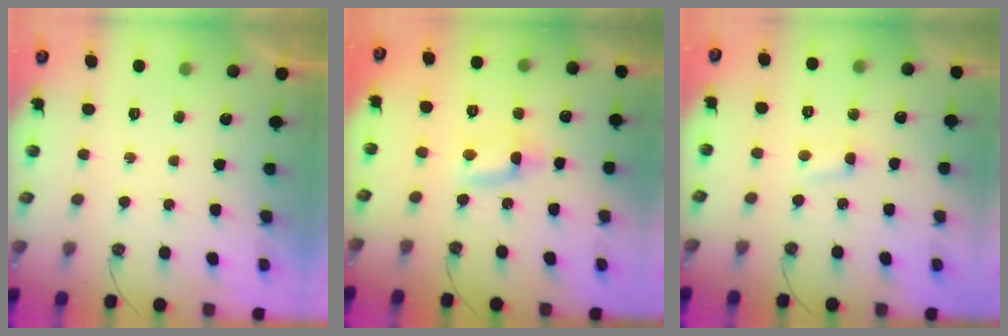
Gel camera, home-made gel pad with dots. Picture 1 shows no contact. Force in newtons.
{"total": 2.2, "press": 2.2, "slide": 0.1}
{"total": 1.2, "press": 1.1, "slide": 0.2}